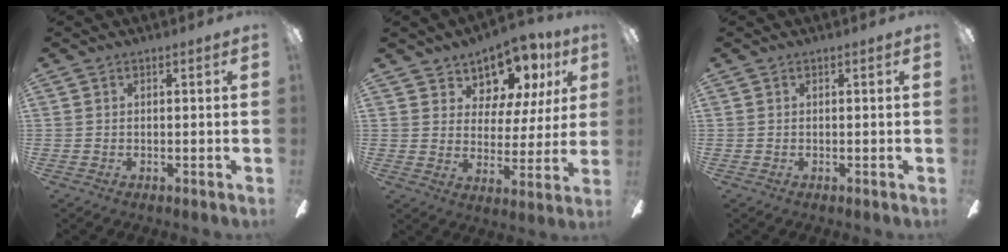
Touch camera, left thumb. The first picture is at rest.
{"total": 10.9, "force": [8.0, 6.4, 3.5], "torque": [-0.064, -0.056, 0.152]}
{"total": 0.0}